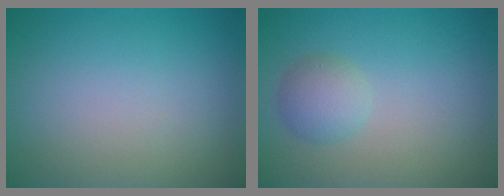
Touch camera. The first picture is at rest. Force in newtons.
{"total": 2.2, "press": 2.2, "slide": 0.2}